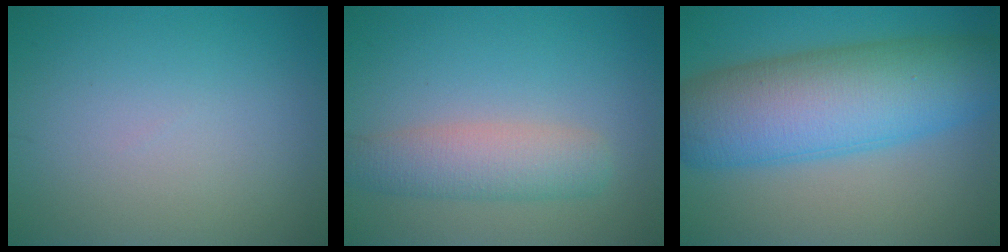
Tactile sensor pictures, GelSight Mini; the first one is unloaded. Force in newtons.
{"total": 3.2, "press": 3.2, "slide": 0.3}
{"total": 11.3, "press": 11.3, "slide": 0.2}